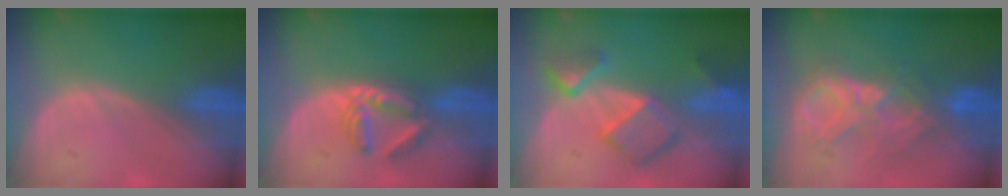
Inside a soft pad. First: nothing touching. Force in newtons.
{"total": 5.8, "press": 5.0, "slide": 2.8}
{"total": 7.8, "press": 6.7, "slide": 3.9}
{"total": 8.7, "press": 7.6, "slide": 4.1}